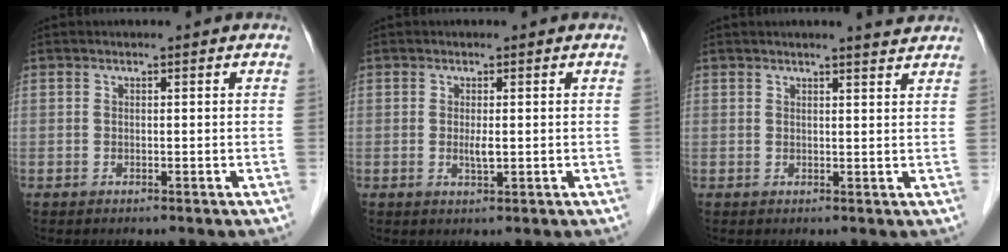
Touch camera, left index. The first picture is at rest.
{"total": 1.5, "force": [-0.2, 0.2, 1.5], "torque": [-0.032, -0.006, -0.001]}
{"total": 3.1, "force": [2.9, -0.1, 1.1], "torque": [-0.020, -0.004, 0.030]}